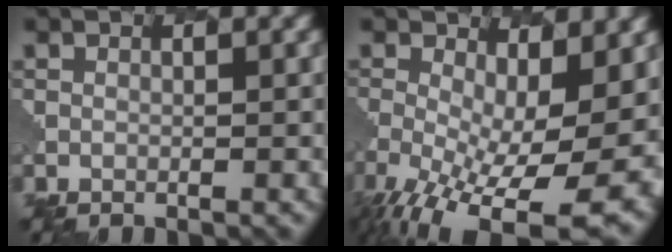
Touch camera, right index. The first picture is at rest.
{"total": 14.8, "force": [-4.6, 6.7, 12.4], "torque": [-0.214, -0.042, -0.049]}